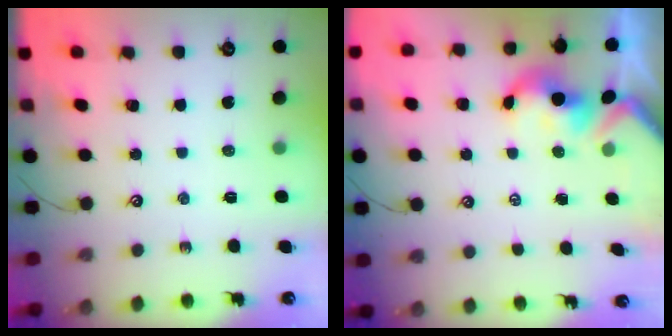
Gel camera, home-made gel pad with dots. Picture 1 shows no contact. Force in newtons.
{"total": 1.2, "press": 1.2, "slide": 0.1}